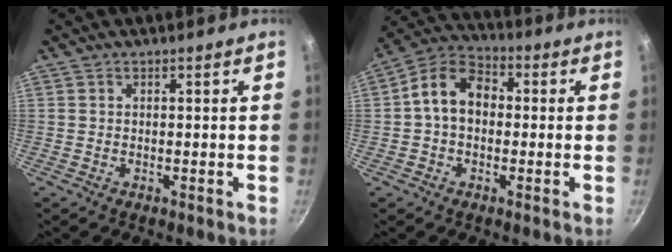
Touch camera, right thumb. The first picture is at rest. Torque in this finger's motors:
{"motor_torque": [-0.85, 0.99, 1.08, -0.02, 0.20]}